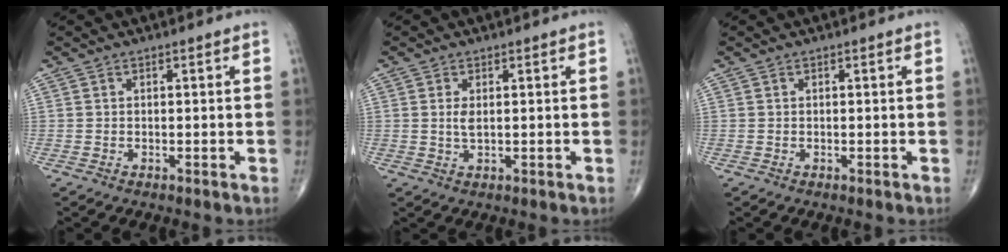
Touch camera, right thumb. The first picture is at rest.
{"total": 2.2, "force": [0.4, 0.9, 2.0], "torque": [-0.040, -0.004, 0.011]}
{"total": 0.0}